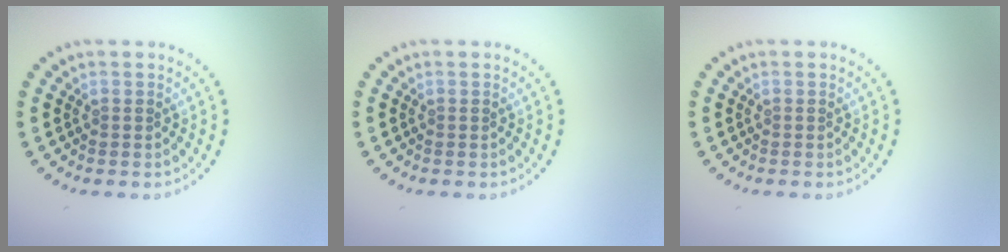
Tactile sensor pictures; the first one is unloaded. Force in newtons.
{"total": 0.0}
{"total": 0.0}